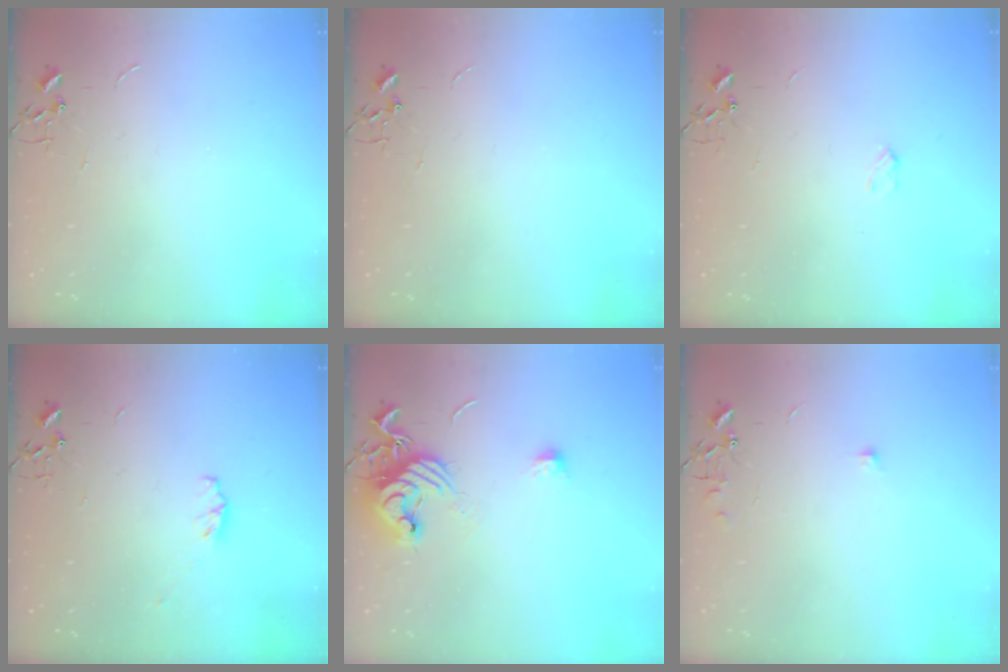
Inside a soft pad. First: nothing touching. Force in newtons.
{"total": 0.0}
{"total": 2.5, "press": 2.4, "slide": 0.4}
{"total": 4.4, "press": 4.4, "slide": 0.6}
{"total": 12.0, "press": 12.0, "slide": 0.8}
{"total": 6.5, "press": 6.5, "slide": 0.6}